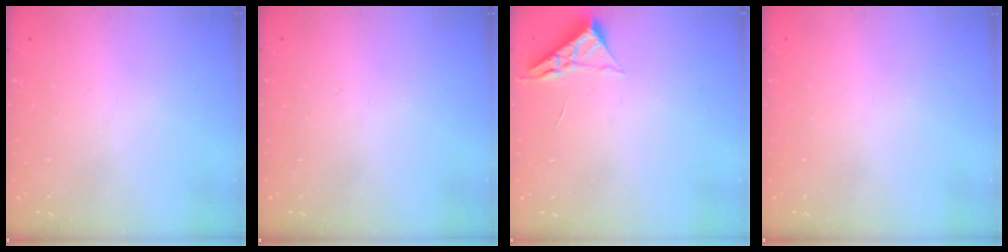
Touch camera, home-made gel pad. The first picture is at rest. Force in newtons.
{"total": 0.0}
{"total": 3.8, "press": 3.8, "slide": 0.5}
{"total": 0.0}